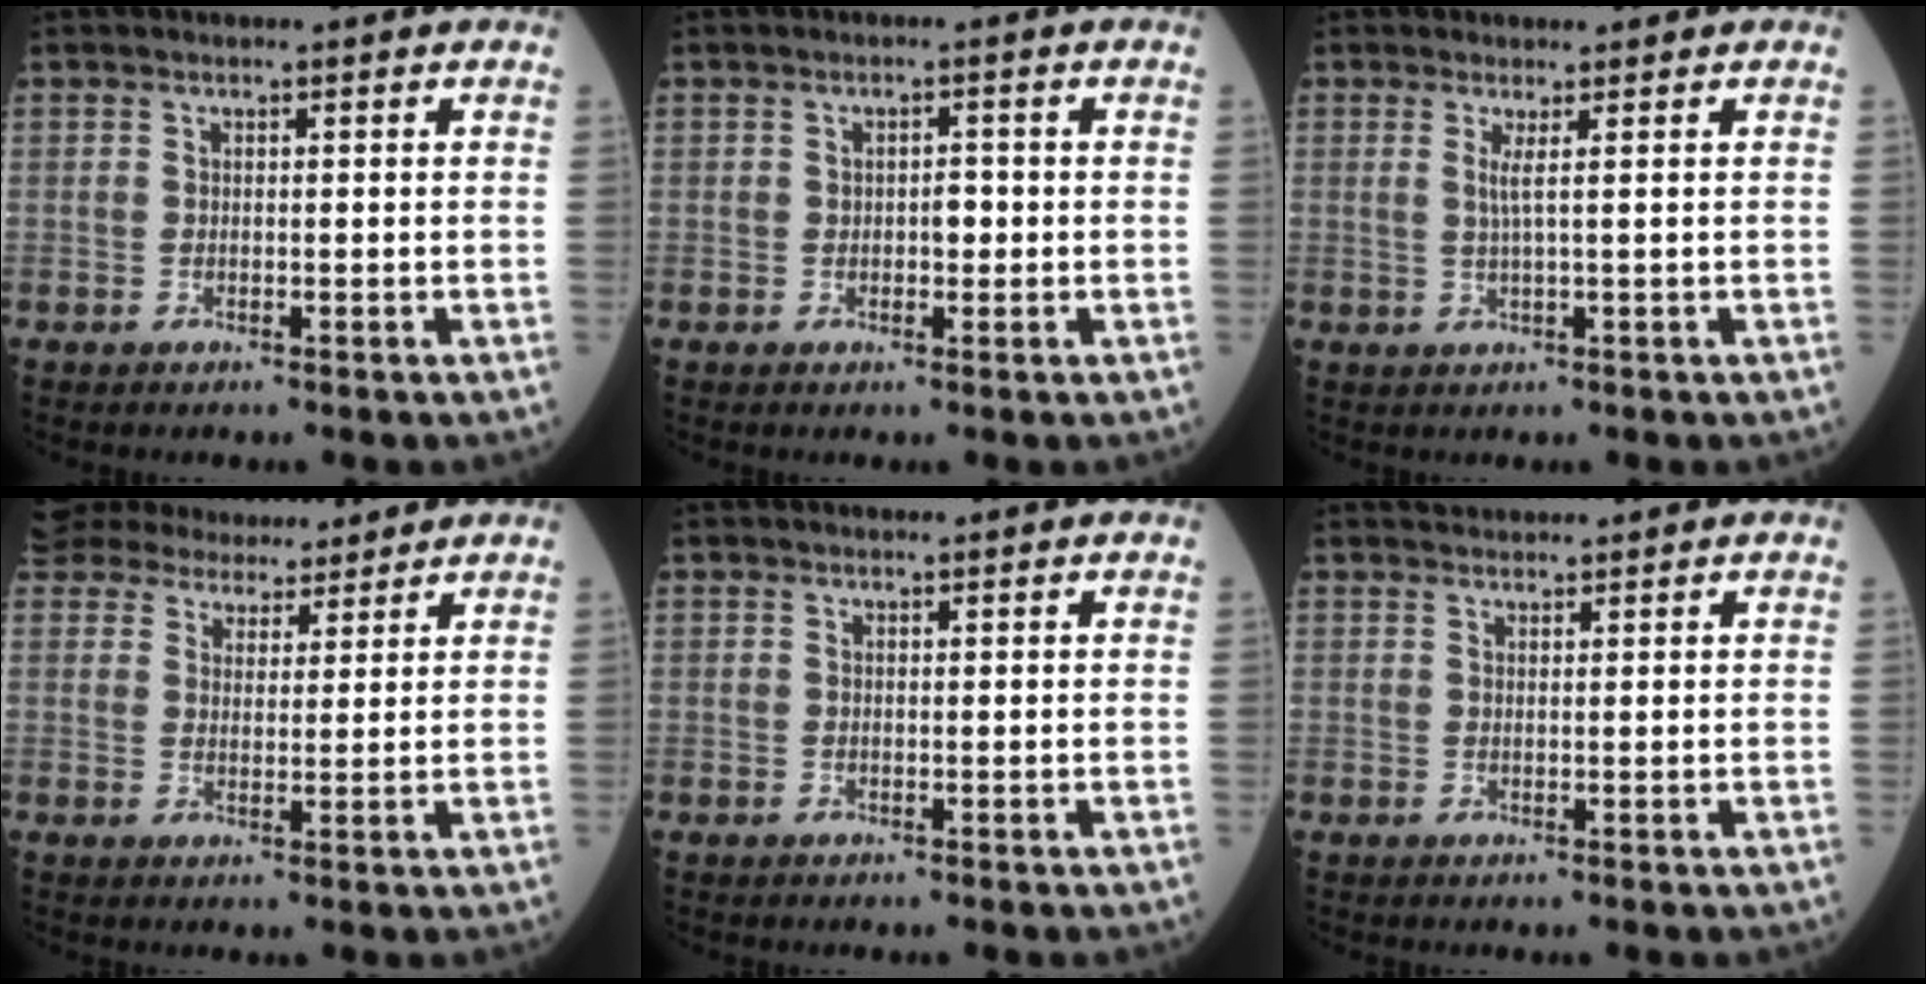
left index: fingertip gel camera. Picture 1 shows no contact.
{"total": 1.9, "force": [-0.2, 1.0, 1.5], "torque": [-0.020, 0.004, -0.002]}
{"total": 1.5, "force": [0.4, -0.5, 1.4], "torque": [-0.035, -0.007, 0.009]}
{"total": 8.3, "force": [7.7, 2.4, 1.7], "torque": [-0.031, 0.021, 0.124]}
{"total": 0.9, "force": [0.9, 0.3, 0.0], "torque": [-0.008, 0.014, 0.018]}
{"total": 1.9, "force": [1.9, -0.1, 0.0], "torque": [-0.003, 0.021, 0.038]}